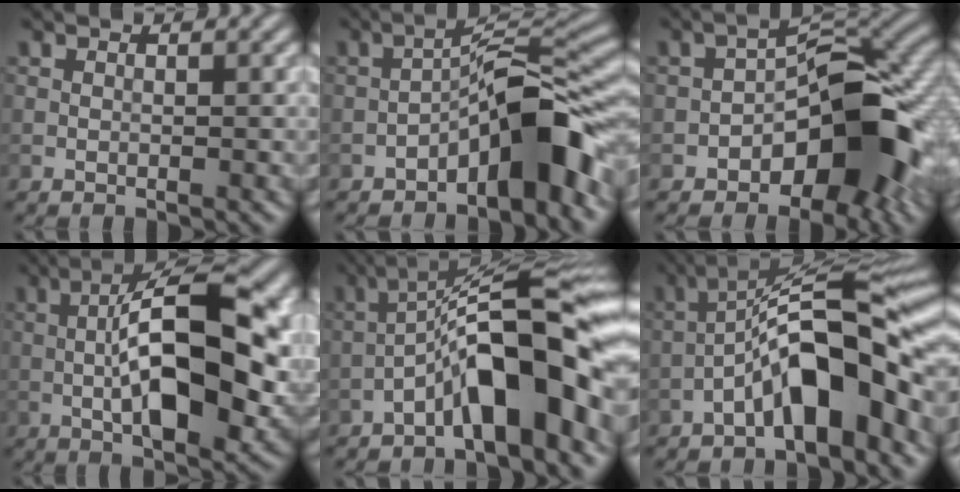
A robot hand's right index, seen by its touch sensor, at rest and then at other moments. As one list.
[{"total": 7.3, "force": [-3.7, 1.9, 6.0], "torque": [-0.083, 0.027, -0.065]}, {"total": 8.8, "force": [-3.8, 4.7, 6.5], "torque": [-0.071, 0.021, -0.074]}, {"total": 12.0, "force": [-0.4, 4.3, 11.1], "torque": [-0.177, 0.014, -0.014]}, {"total": 10.9, "force": [-4.0, 2.7, 9.7], "torque": [-0.158, 0.026, -0.072]}, {"total": 10.2, "force": [-4.0, 2.9, 9.0], "torque": [-0.145, 0.027, -0.072]}]